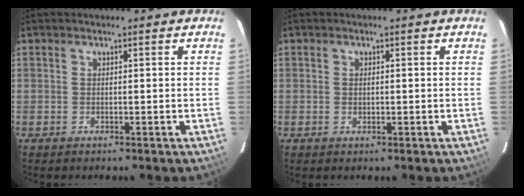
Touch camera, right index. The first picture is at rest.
{"total": 0.9, "force": [0.0, 0.7, 0.6], "torque": [-0.010, 0.000, 0.002]}